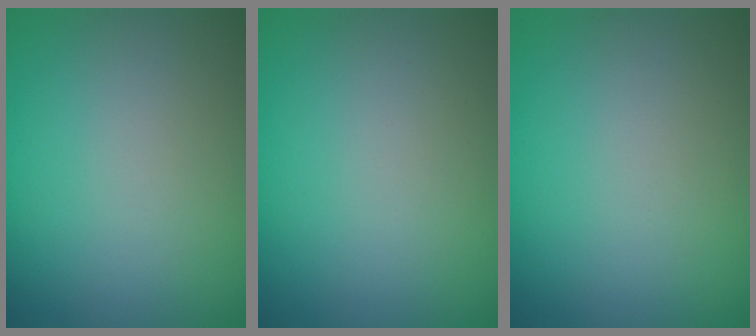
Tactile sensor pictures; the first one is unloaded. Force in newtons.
{"total": 0.0}
{"total": 0.0}